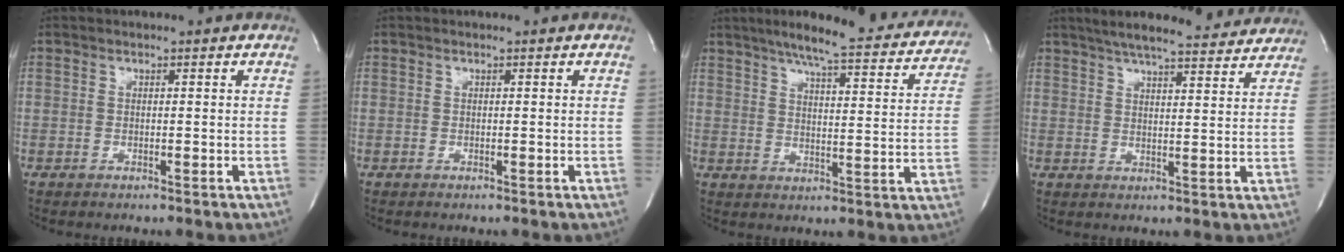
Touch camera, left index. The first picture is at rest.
{"total": 0.0}
{"total": 21.4, "force": [18.7, 3.1, 10.1], "torque": [-0.140, -0.015, 0.227]}
{"total": 17.2, "force": [15.5, 2.3, 7.0], "torque": [-0.108, 0.018, 0.202]}